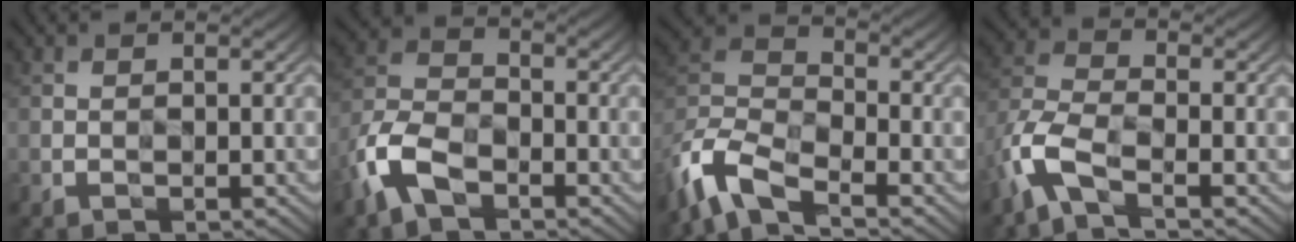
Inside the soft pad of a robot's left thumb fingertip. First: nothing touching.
{"total": 7.5, "force": [-4.3, 4.0, 4.7], "torque": [-0.120, 0.002, -0.102]}
{"total": 9.6, "force": [-7.3, 3.0, 5.5], "torque": [-0.133, -0.005, -0.166]}
{"total": 6.7, "force": [-4.0, 2.3, 4.9], "torque": [-0.127, -0.001, -0.102]}